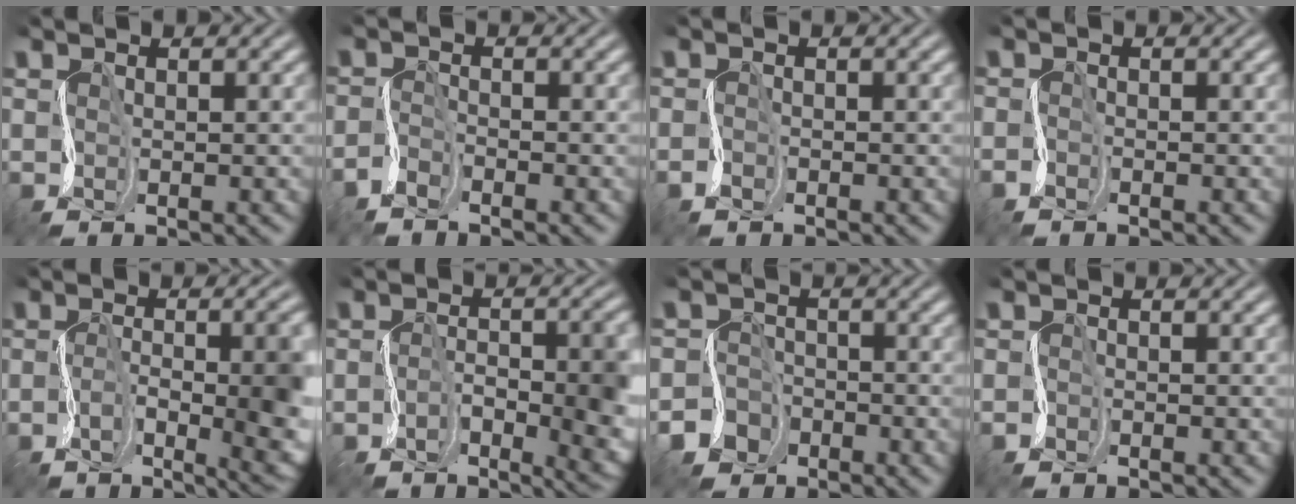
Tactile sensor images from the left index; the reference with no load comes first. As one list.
[{"total": 1.5, "force": [-1.4, 0.1, 0.3], "torque": [-0.012, 0.000, -0.038]}, {"total": 0.6, "force": [-0.6, 0.1, -0.1], "torque": [-0.002, 0.001, -0.015]}, {"total": 0.9, "force": [-0.9, 0.1, 0.1], "torque": [-0.006, -0.001, -0.021]}, {"total": 10.0, "force": [-1.7, 3.6, 9.2], "torque": [-0.131, -0.011, -0.017]}, {"total": 8.3, "force": [-2.1, 3.4, 7.3], "torque": [-0.103, -0.007, -0.029]}, {"total": 4.4, "force": [-2.7, 3.5, 0.2], "torque": [0.020, -0.003, -0.056]}, {"total": 0.8, "force": [-0.8, 0.0, 0.0], "torque": [-0.004, -0.001, -0.019]}]